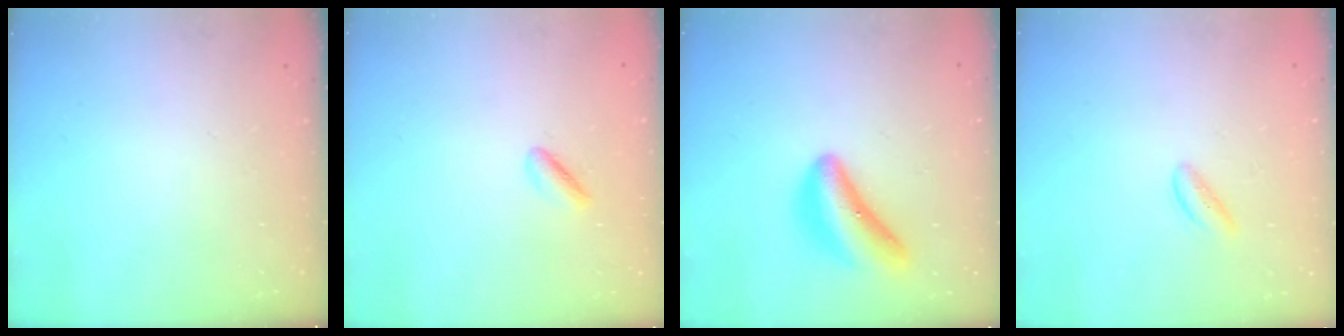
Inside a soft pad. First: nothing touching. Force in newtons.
{"total": 2.0, "press": 1.7, "slide": 1.1}
{"total": 13.3, "press": 13.3, "slide": 0.1}
{"total": 1.4, "press": 1.3, "slide": 0.4}